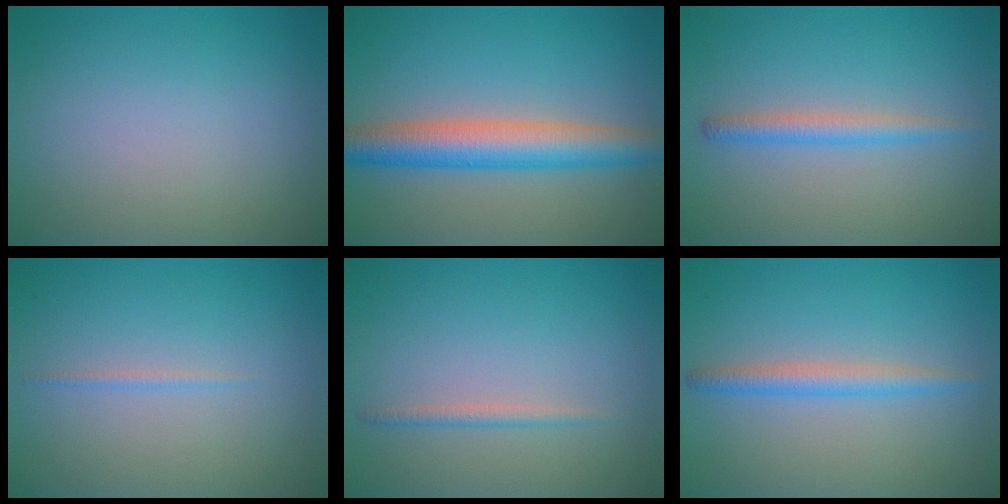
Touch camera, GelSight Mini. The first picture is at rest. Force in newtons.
{"total": 5.9, "press": 5.9, "slide": 0.3}
{"total": 2.1, "press": 2.1, "slide": 0.1}
{"total": 0.6, "press": 0.6, "slide": 0.1}
{"total": 1.1, "press": 1.1, "slide": 0.0}
{"total": 2.3, "press": 2.3, "slide": 0.0}